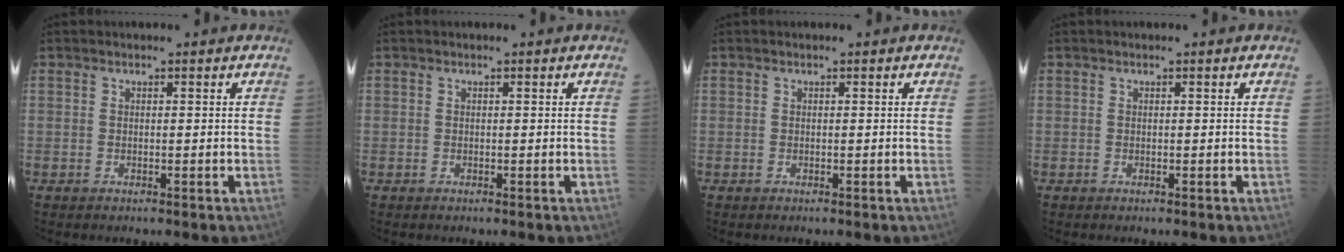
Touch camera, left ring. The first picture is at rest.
{"total": 0.0}
{"total": 0.0}
{"total": 0.0}